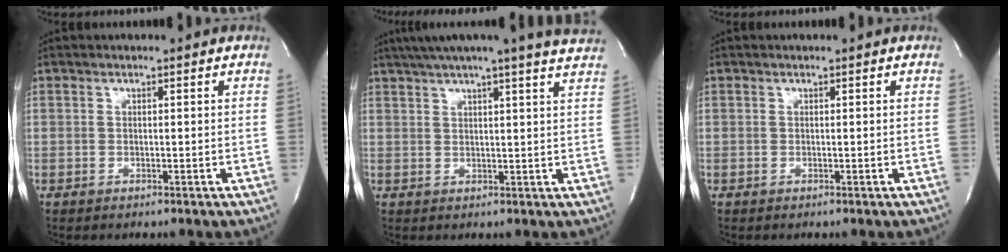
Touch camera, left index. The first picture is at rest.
{"total": 15.5, "force": [13.5, -1.0, 7.5], "torque": [-0.125, -0.009, 0.162]}
{"total": 0.0}